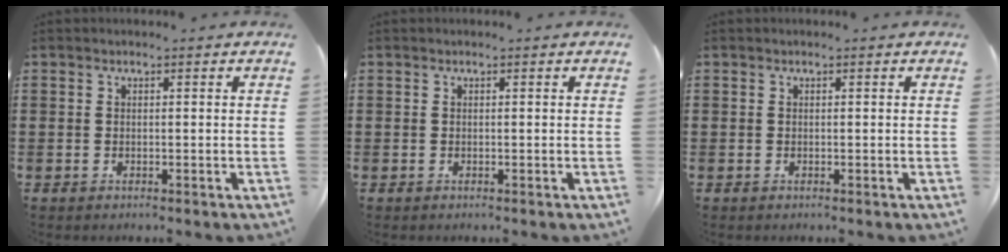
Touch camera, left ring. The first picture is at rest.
{"total": 0.0}
{"total": 0.0}